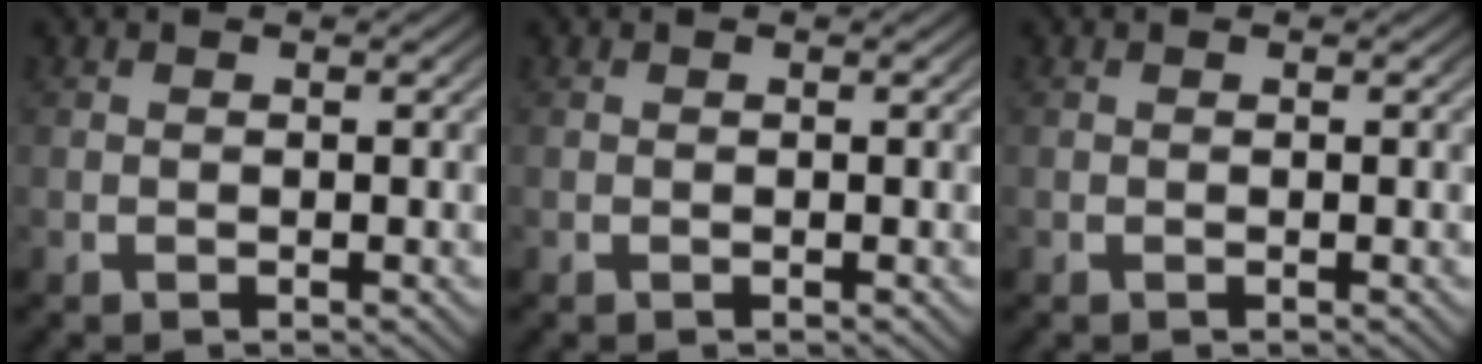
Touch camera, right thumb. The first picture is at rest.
{"total": 0.0}
{"total": 0.0}